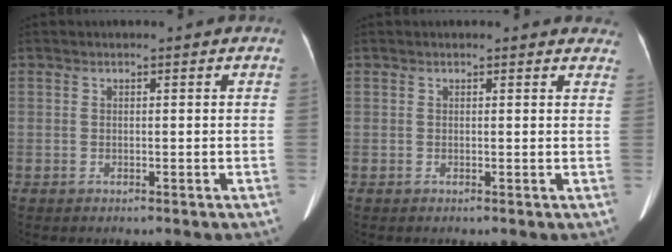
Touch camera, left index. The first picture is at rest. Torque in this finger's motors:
{"motor_torque": [0.62, -0.90, 0.21, 0.01]}